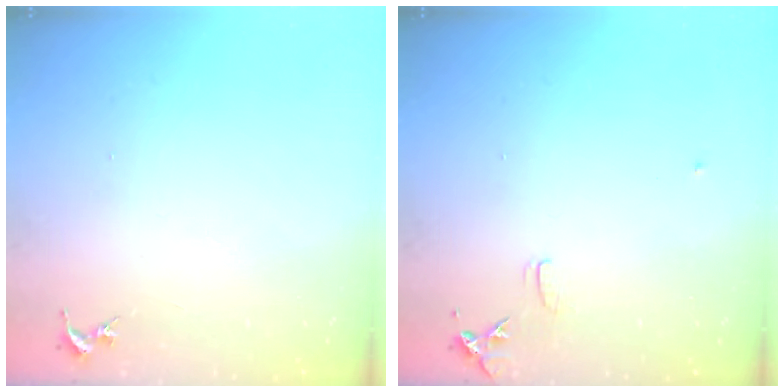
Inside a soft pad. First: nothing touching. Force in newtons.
{"total": 6.3, "press": 6.2, "slide": 0.7}